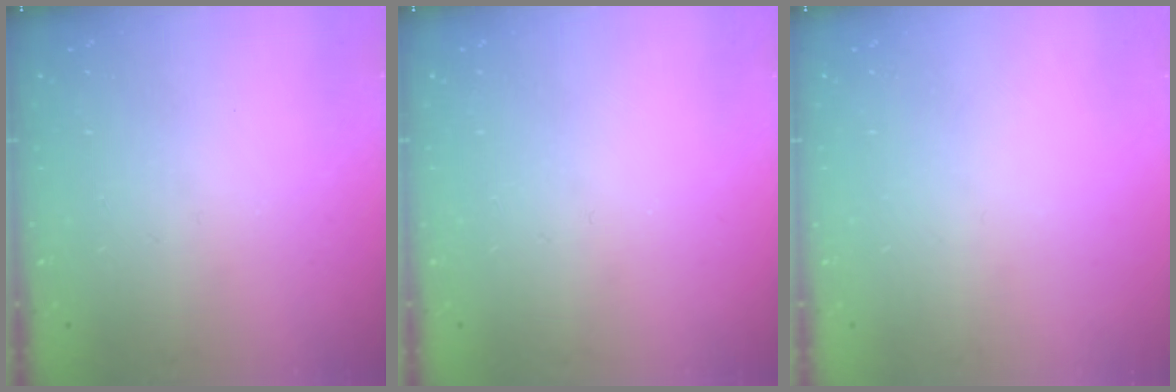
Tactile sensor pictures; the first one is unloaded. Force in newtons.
{"total": 0.0}
{"total": 0.0}